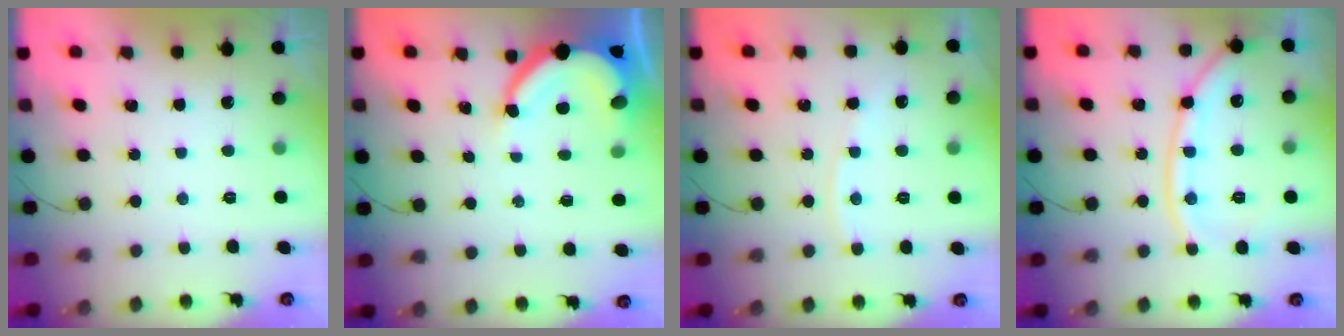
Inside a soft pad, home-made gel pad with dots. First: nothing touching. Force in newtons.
{"total": 8.0, "press": 8.0, "slide": 0.7}
{"total": 3.3, "press": 3.2, "slide": 0.4}
{"total": 13.1, "press": 13.0, "slide": 1.7}